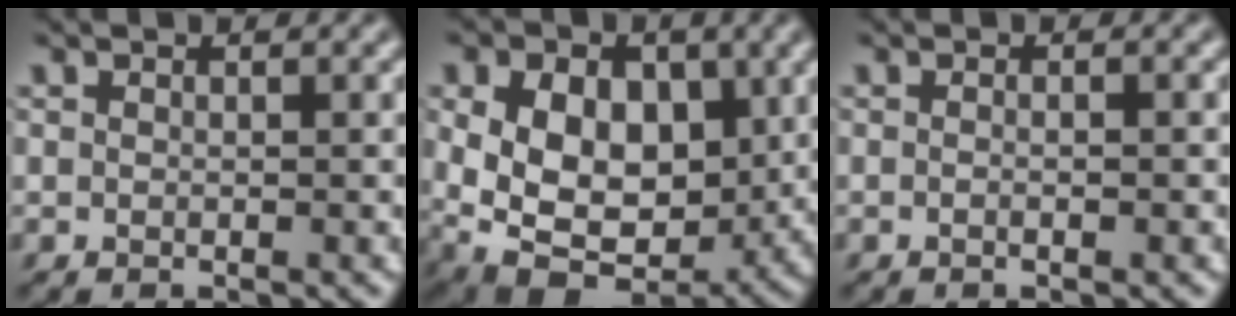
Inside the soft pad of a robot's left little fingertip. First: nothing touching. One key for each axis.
{"total": 12.7, "fx": 0.4, "fy": 9.0, "fz": 8.9, "tx": -0.137, "ty": -0.005, "tz": 0.004}
{"total": 0.9, "fx": -0.5, "fy": 0.0, "fz": 0.8, "tx": -0.012, "ty": 0.003, "tz": -0.011}